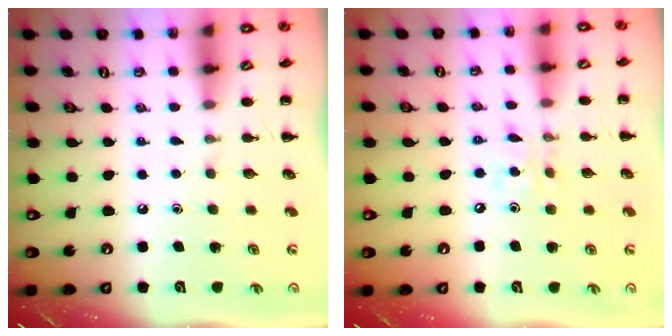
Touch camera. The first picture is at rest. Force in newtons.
{"total": 5.1, "press": 4.9, "slide": 1.2}